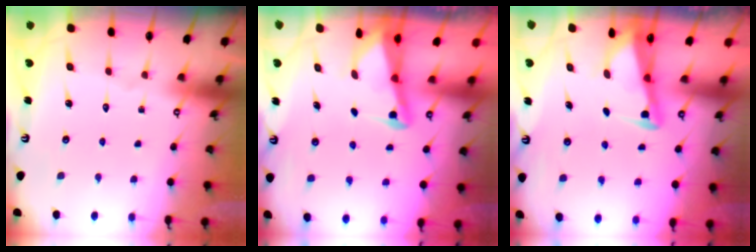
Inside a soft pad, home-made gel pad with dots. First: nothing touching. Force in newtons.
{"total": 2.6, "press": 2.5, "slide": 0.6}
{"total": 2.6, "press": 2.6, "slide": 0.2}